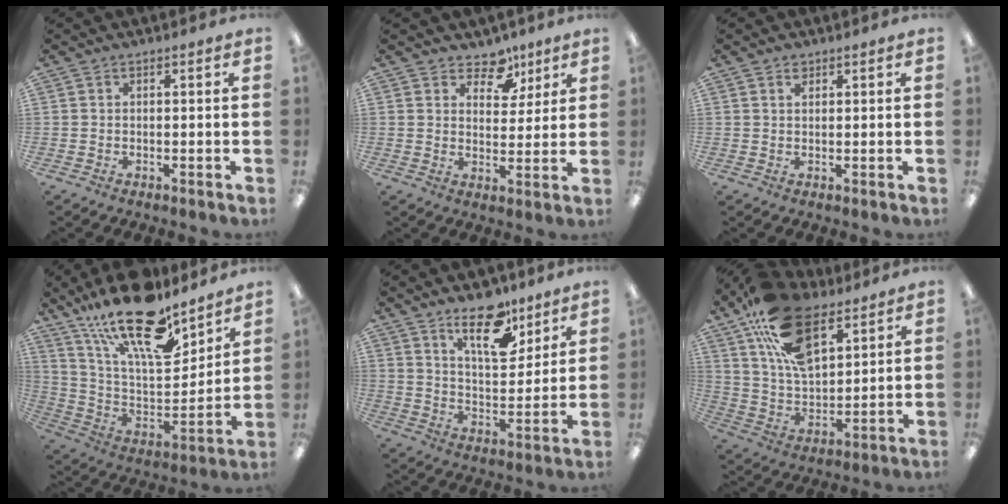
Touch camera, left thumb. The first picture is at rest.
{"total": 7.8, "force": [5.0, 5.2, 2.9], "torque": [-0.030, -0.031, 0.087]}
{"total": 1.5, "force": [1.0, 0.8, 0.7], "torque": [-0.007, -0.003, 0.018]}
{"total": 23.8, "force": [16.1, 9.3, 14.9], "torque": [-0.257, -0.099, 0.278]}
{"total": 14.4, "force": [9.7, 6.4, 8.4], "torque": [-0.115, -0.056, 0.167]}
{"total": 21.2, "force": [11.8, 11.4, 13.5], "torque": [-0.237, -0.044, 0.215]}